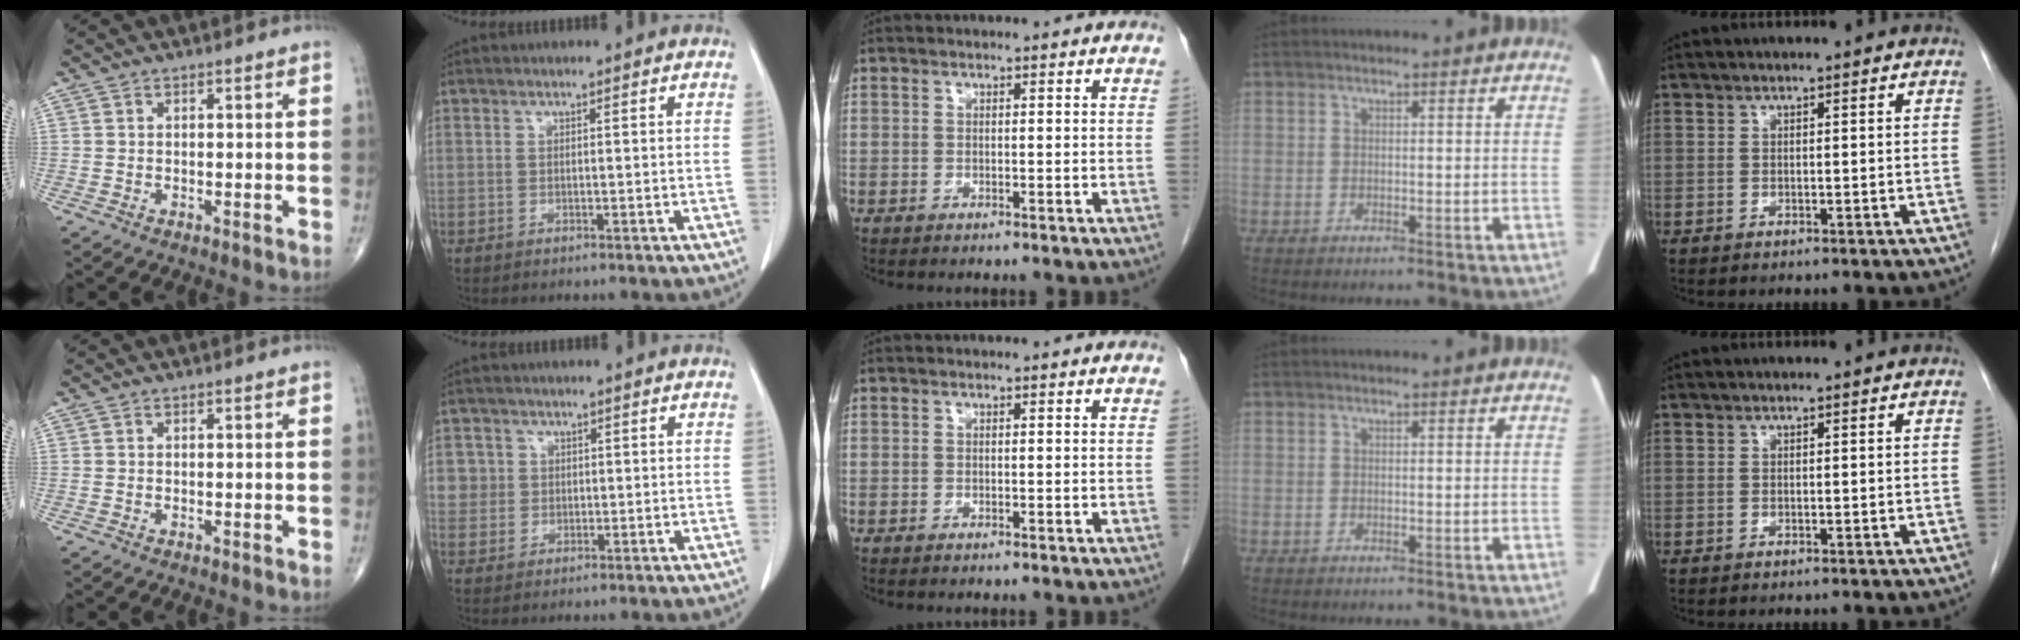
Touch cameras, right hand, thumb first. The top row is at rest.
{"index": {"total": 3.7, "force": [1.0, 3.5, -0.1], "torque": [0.023, 0.005, 0.017]}}